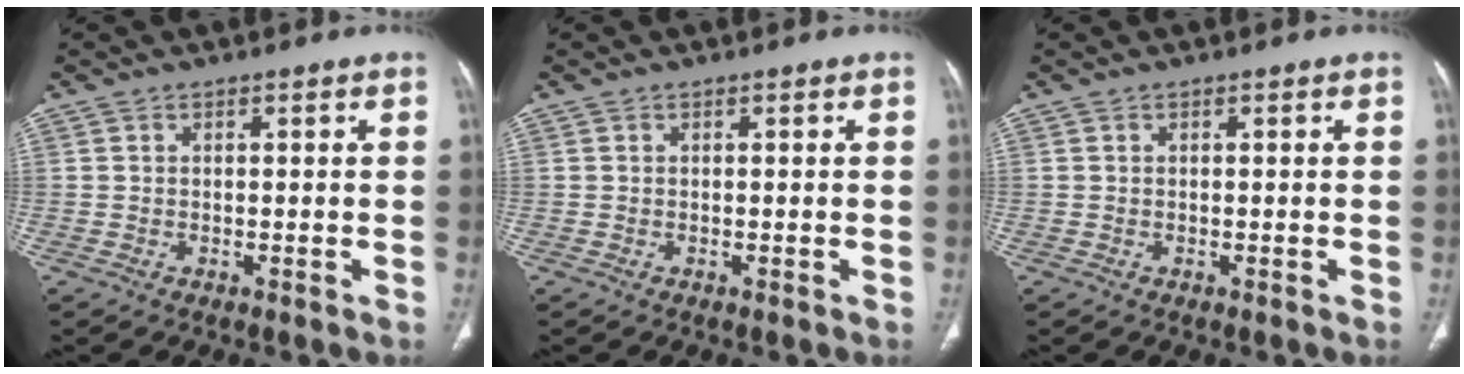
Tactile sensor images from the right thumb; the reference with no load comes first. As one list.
[{"total": 0.0}, {"total": 0.0}]